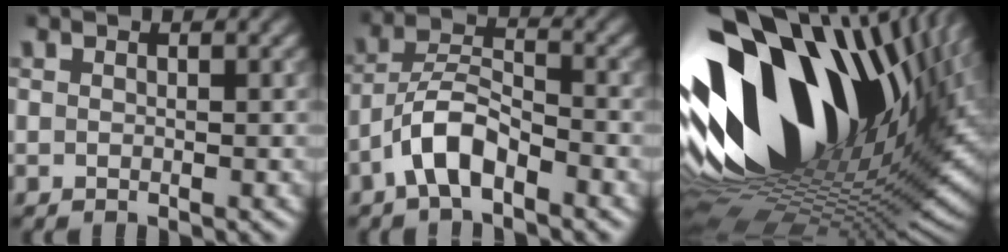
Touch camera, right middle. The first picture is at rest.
{"total": 4.5, "force": [-2.8, 1.6, 3.0], "torque": [-0.053, 0.014, -0.060]}
{"total": 19.3, "force": [4.1, 11.2, 15.3], "torque": [-0.266, -0.026, 0.079]}